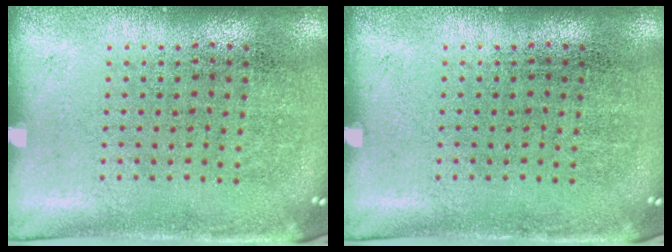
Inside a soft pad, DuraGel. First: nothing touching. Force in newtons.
{"total": 0.0}